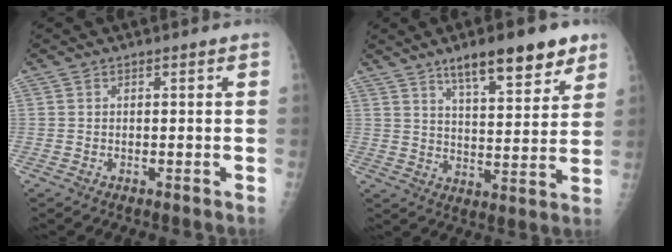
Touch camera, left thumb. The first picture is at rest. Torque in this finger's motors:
{"motor_torque": [0.64, 0.64, 0.84, -0.48, 0.06]}